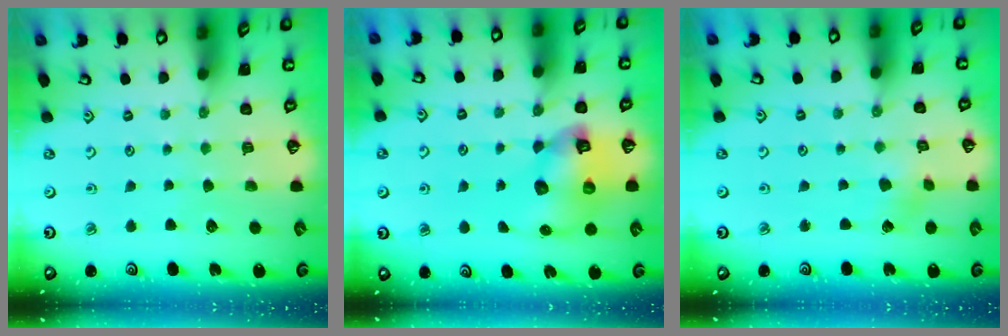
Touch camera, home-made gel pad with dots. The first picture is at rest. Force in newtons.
{"total": 11.2, "press": 11.1, "slide": 1.7}
{"total": 2.5, "press": 2.3, "slide": 0.8}